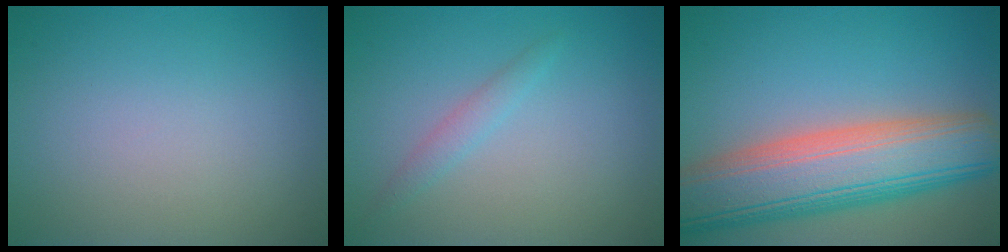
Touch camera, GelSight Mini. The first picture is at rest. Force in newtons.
{"total": 1.3, "press": 1.3, "slide": 0.1}
{"total": 11.5, "press": 11.4, "slide": 1.0}